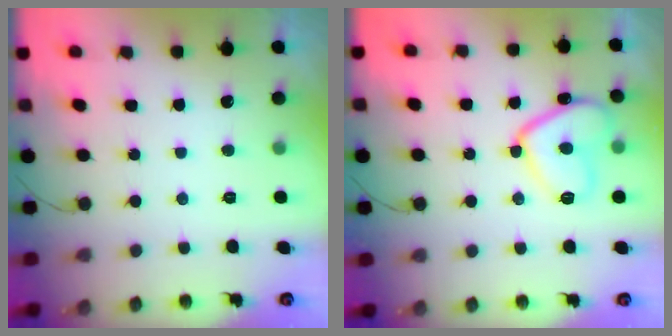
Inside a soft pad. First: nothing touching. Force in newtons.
{"total": 11.3, "press": 11.2, "slide": 1.3}